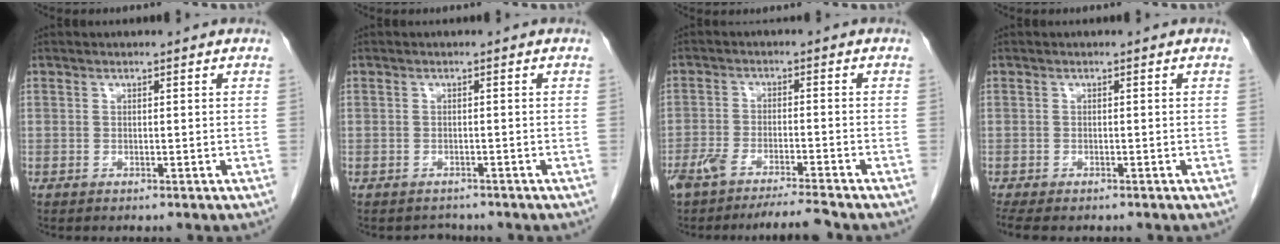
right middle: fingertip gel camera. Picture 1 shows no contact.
{"total": 1.7, "force": [-1.5, 0.8, -0.3], "torque": [-0.001, -0.002, -0.023]}
{"total": 7.5, "force": [-6.5, -0.3, 3.6], "torque": [-0.056, -0.012, -0.109]}
{"total": 5.5, "force": [-4.4, 2.0, 2.6], "torque": [-0.042, -0.009, -0.067]}